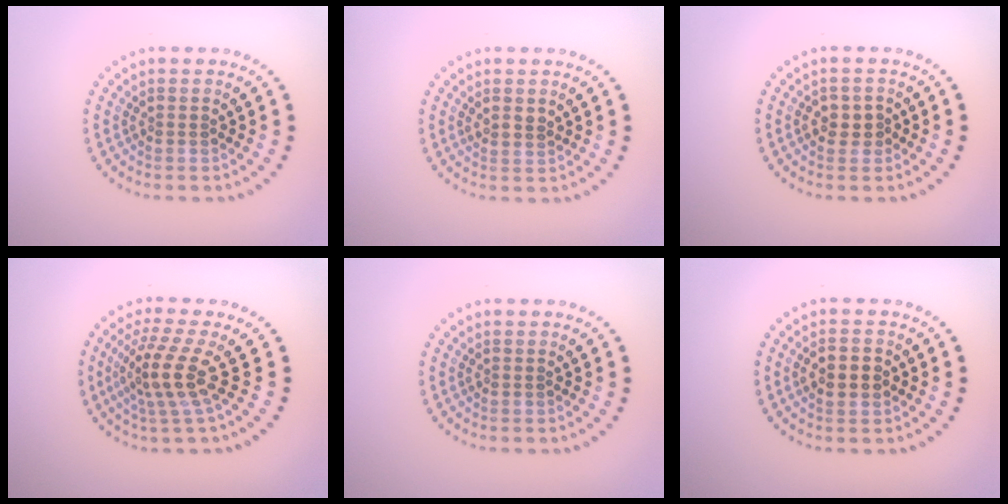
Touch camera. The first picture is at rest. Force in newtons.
{"total": 1.0, "press": 0.7, "slide": 0.7}
{"total": 2.1, "press": 2.0, "slide": 0.4}
{"total": 4.2, "press": 3.0, "slide": 3.0}
{"total": 0.0}
{"total": 2.5, "press": 2.5, "slide": 0.1}